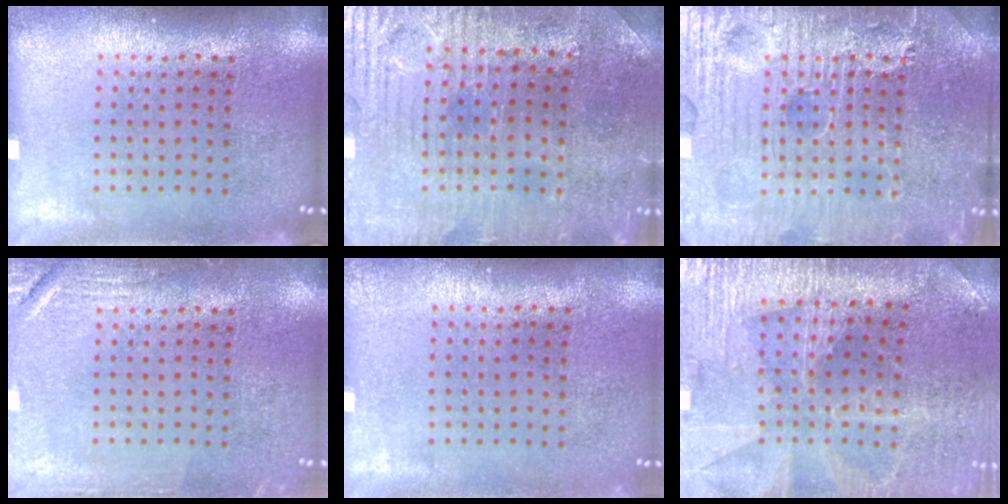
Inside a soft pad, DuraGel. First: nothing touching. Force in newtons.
{"total": 2.2, "press": 2.2, "slide": 0.5}
{"total": 7.9, "press": 7.8, "slide": 0.9}
{"total": 2.3, "press": 2.2, "slide": 0.4}
{"total": 0.0}
{"total": 2.3, "press": 2.3, "slide": 0.5}